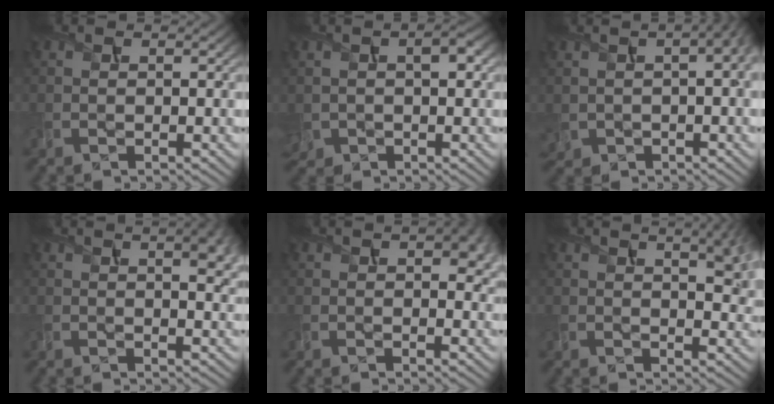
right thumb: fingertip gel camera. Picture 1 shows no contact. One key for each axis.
{"total": 4.8, "fx": 0.2, "fy": 3.3, "fz": 3.5, "tx": -0.079, "ty": -0.003, "tz": 0.000}
{"total": 8.1, "fx": 0.6, "fy": 4.3, "fz": 6.9, "tx": -0.121, "ty": -0.003, "tz": 0.021}
{"total": 7.7, "fx": 2.4, "fy": 3.0, "fz": 6.6, "tx": -0.081, "ty": 0.015, "tz": 0.035}
{"total": 6.6, "fx": 1.9, "fy": 3.2, "fz": 5.4, "tx": -0.074, "ty": 0.003, "tz": 0.035}
{"total": 8.8, "fx": 3.5, "fy": 3.4, "fz": 7.2, "tx": -0.103, "ty": 0.012, "tz": 0.057}